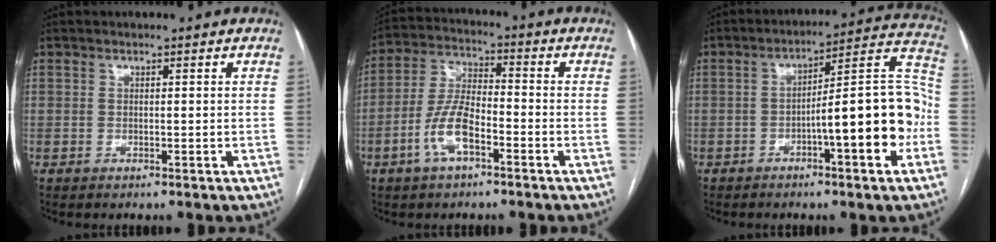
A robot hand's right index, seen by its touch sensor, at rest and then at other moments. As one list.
[{"total": 8.3, "force": [-3.6, 3.1, 6.8], "torque": [-0.149, 0.009, -0.072]}, {"total": 15.0, "force": [-4.2, 1.9, 14.3], "torque": [-0.196, 0.031, -0.060]}]